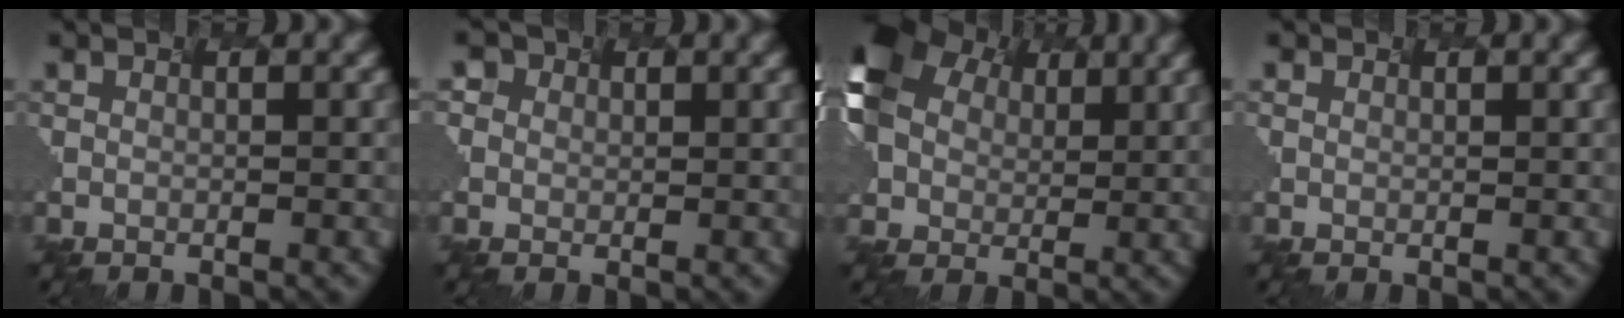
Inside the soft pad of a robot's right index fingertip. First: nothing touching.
{"total": 1.4, "force": [0.5, 0.9, -0.9], "torque": [-0.004, -0.003, 0.012]}
{"total": 8.7, "force": [3.2, 6.9, 4.3], "torque": [-0.148, 0.015, 0.064]}
{"total": 0.9, "force": [0.5, -0.2, -0.8], "torque": [-0.002, -0.004, 0.010]}